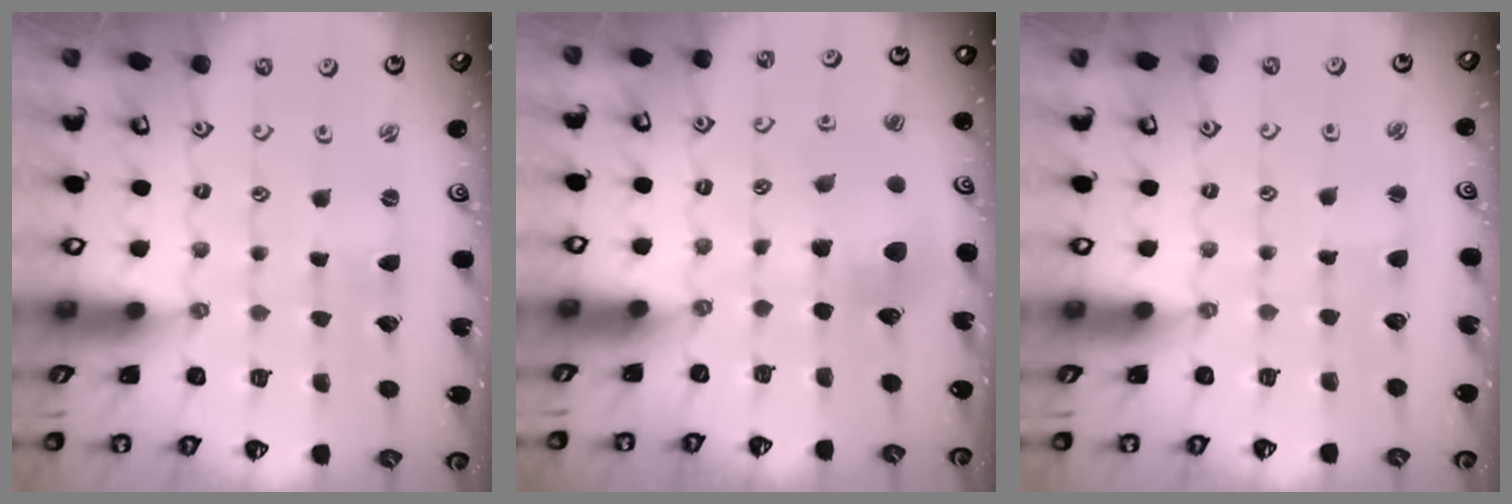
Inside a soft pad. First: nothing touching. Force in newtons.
{"total": 7.4, "press": 7.4, "slide": 0.4}
{"total": 2.0, "press": 2.0, "slide": 0.3}